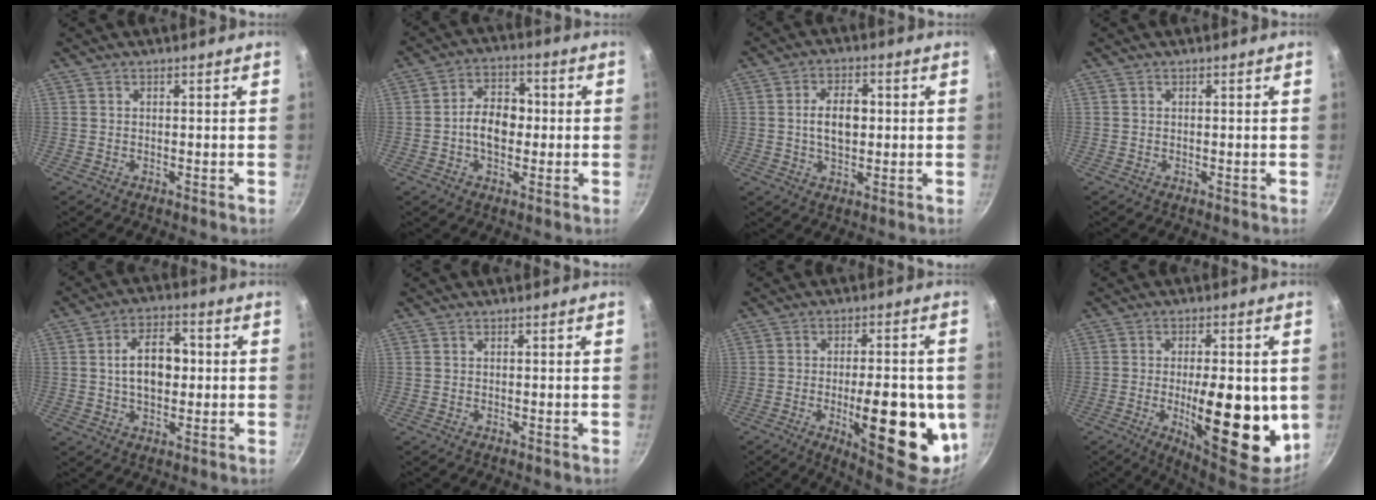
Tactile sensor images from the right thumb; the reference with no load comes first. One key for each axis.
{"total": 8.5, "fx": -0.6, "fy": 5.9, "fz": 6.1, "tx": -0.069, "ty": 0.021, "tz": -0.018}
{"total": 7.4, "fx": 0.5, "fy": 4.4, "fz": 6.0, "tx": -0.085, "ty": 0.008, "tz": 0.004}
{"total": 0.0}
{"total": 10.0, "fx": 0.6, "fy": 6.2, "fz": 7.9, "tx": -0.102, "ty": 0.015, "tz": 0.004}
{"total": 0.0}
{"total": 21.2, "fx": -4.2, "fy": 8.2, "fz": 19.1, "tx": -0.224, "ty": -0.007, "tz": -0.048}
{"total": 18.4, "fx": -2.5, "fy": 7.2, "fz": 16.8, "tx": -0.223, "ty": -0.007, "tz": -0.027}